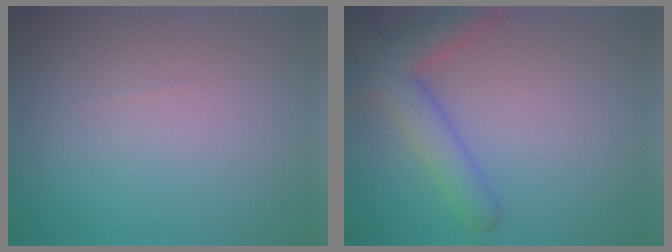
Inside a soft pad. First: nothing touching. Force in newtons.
{"total": 4.7, "press": 4.7, "slide": 0.3}